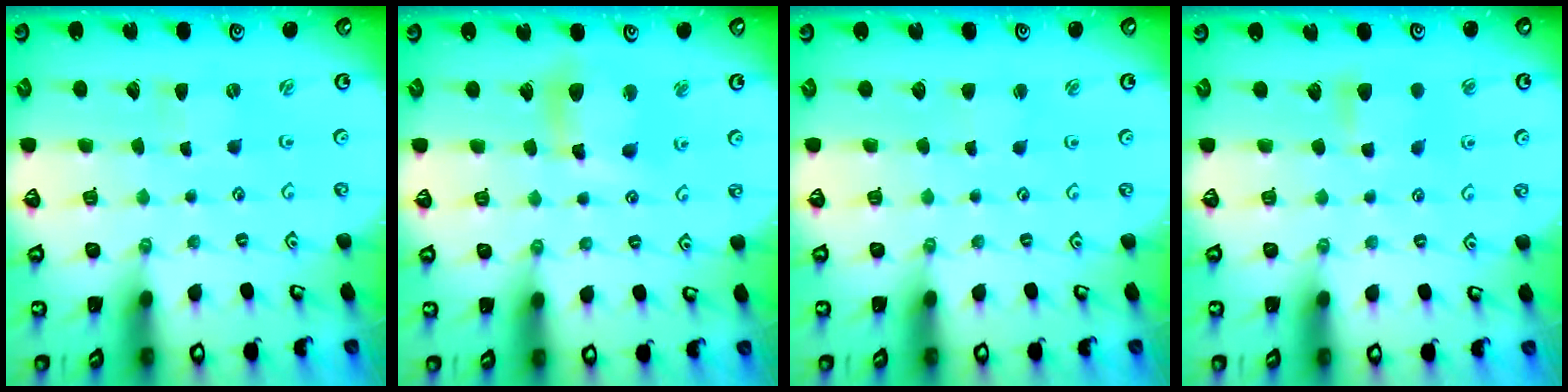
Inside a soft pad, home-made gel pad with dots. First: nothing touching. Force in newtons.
{"total": 10.5, "press": 10.5, "slide": 1.3}
{"total": 1.8, "press": 1.7, "slide": 0.3}
{"total": 5.7, "press": 5.7, "slide": 0.6}